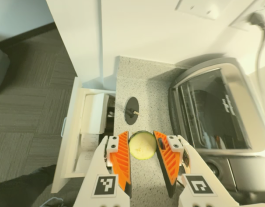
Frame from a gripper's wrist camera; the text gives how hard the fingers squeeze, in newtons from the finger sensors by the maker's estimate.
{"total": 10.0, "left": 10.0, "right": 9.9}